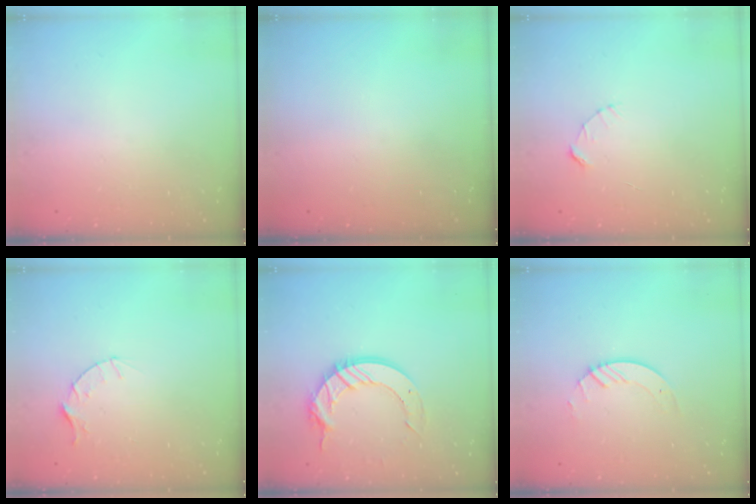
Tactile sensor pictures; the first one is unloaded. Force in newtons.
{"total": 0.0}
{"total": 2.7, "press": 2.7, "slide": 0.3}
{"total": 3.5, "press": 3.5, "slide": 0.4}
{"total": 12.6, "press": 12.6, "slide": 1.2}
{"total": 3.8, "press": 3.8, "slide": 0.3}